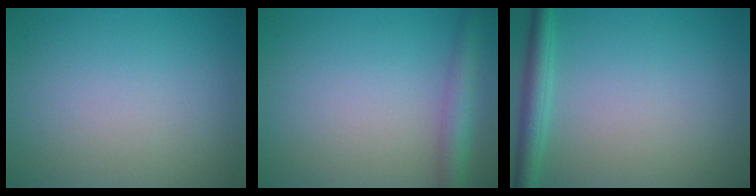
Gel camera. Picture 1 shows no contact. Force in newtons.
{"total": 3.4, "press": 3.4, "slide": 0.0}
{"total": 2.7, "press": 2.7, "slide": 0.1}